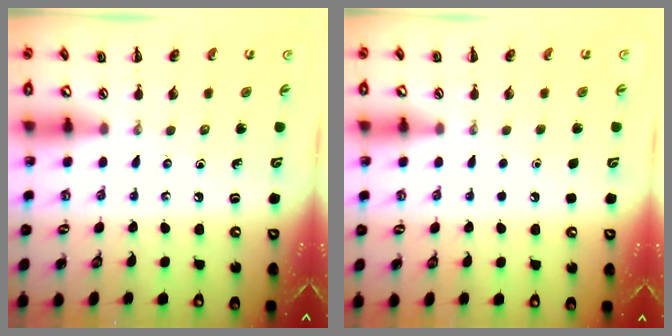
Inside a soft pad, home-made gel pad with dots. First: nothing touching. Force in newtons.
{"total": 1.8, "press": 1.7, "slide": 0.1}